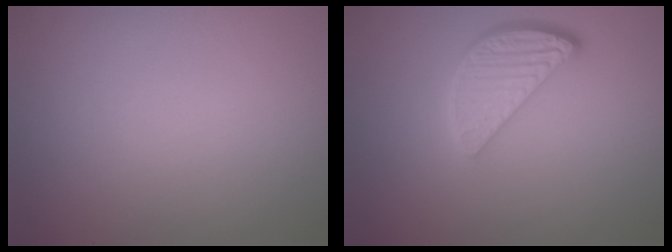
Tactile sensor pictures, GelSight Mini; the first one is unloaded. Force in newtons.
{"total": 3.8, "press": 3.1, "slide": 2.2}